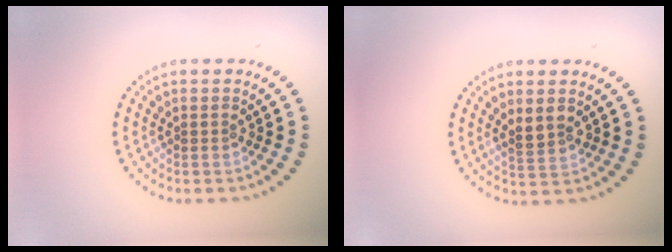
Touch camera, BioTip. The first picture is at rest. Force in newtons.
{"total": 2.0, "press": 1.9, "slide": 0.7}